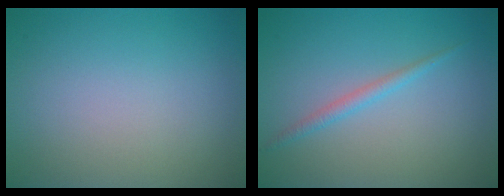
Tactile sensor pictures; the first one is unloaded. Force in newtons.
{"total": 1.3, "press": 1.3, "slide": 0.1}